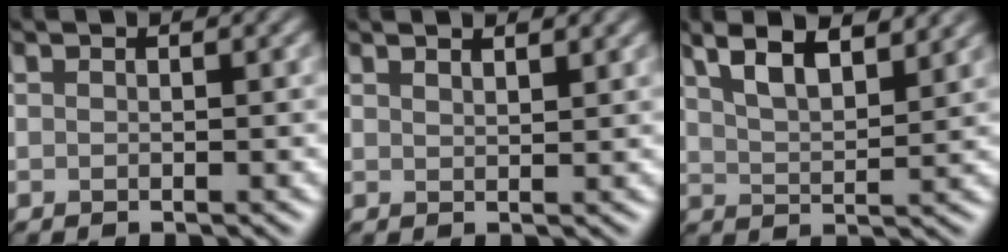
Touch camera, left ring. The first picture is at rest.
{"total": 1.3, "force": [1.2, -0.1, 0.5], "torque": [-0.010, -0.001, 0.025]}
{"total": 5.6, "force": [4.0, 1.6, 3.6], "torque": [-0.063, 0.019, 0.064]}